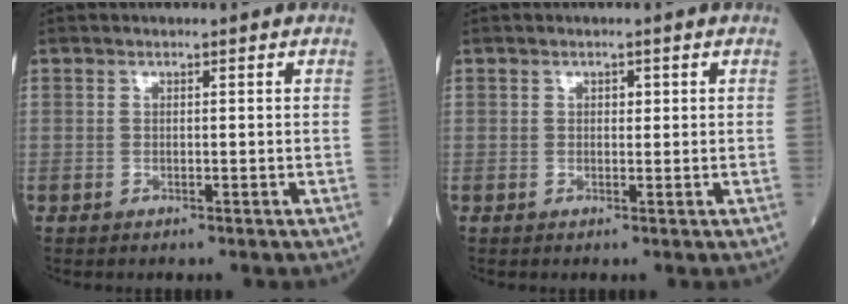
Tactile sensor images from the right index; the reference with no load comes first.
{"total": 0.9, "force": [0.3, 0.6, 0.6], "torque": [-0.005, 0.000, 0.003]}